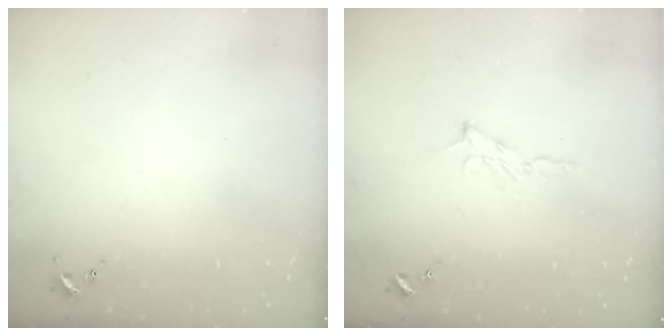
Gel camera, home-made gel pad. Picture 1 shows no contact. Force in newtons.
{"total": 5.8, "press": 5.8, "slide": 0.6}